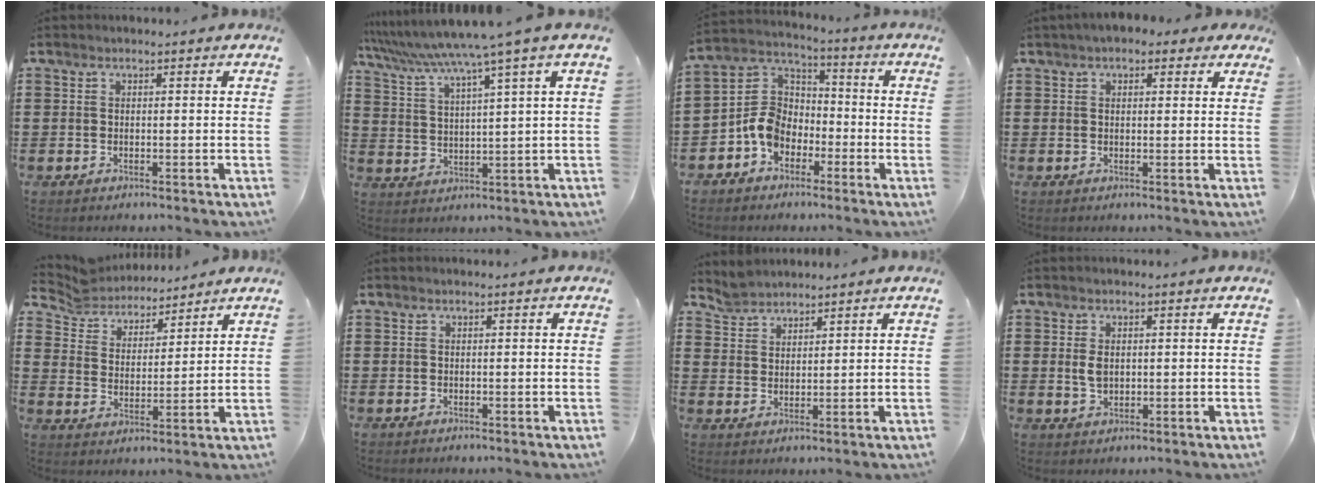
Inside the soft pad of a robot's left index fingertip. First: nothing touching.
{"total": 5.6, "force": [4.2, -0.9, 3.6], "torque": [-0.087, -0.034, 0.065]}
{"total": 8.2, "force": [-4.0, 6.4, 3.4], "torque": [-0.108, 0.016, -0.086]}
{"total": 2.3, "force": [1.3, 1.8, 0.8], "torque": [-0.016, 0.008, 0.020]}
{"total": 5.9, "force": [5.7, 1.7, 0.2], "torque": [-0.037, -0.032, 0.100]}
{"total": 0.0}
{"total": 3.5, "force": [3.3, 1.1, -0.3], "torque": [-0.006, -0.003, 0.066]}
{"total": 2.8, "force": [0.2, 1.8, 2.1], "torque": [-0.060, 0.000, -0.001]}